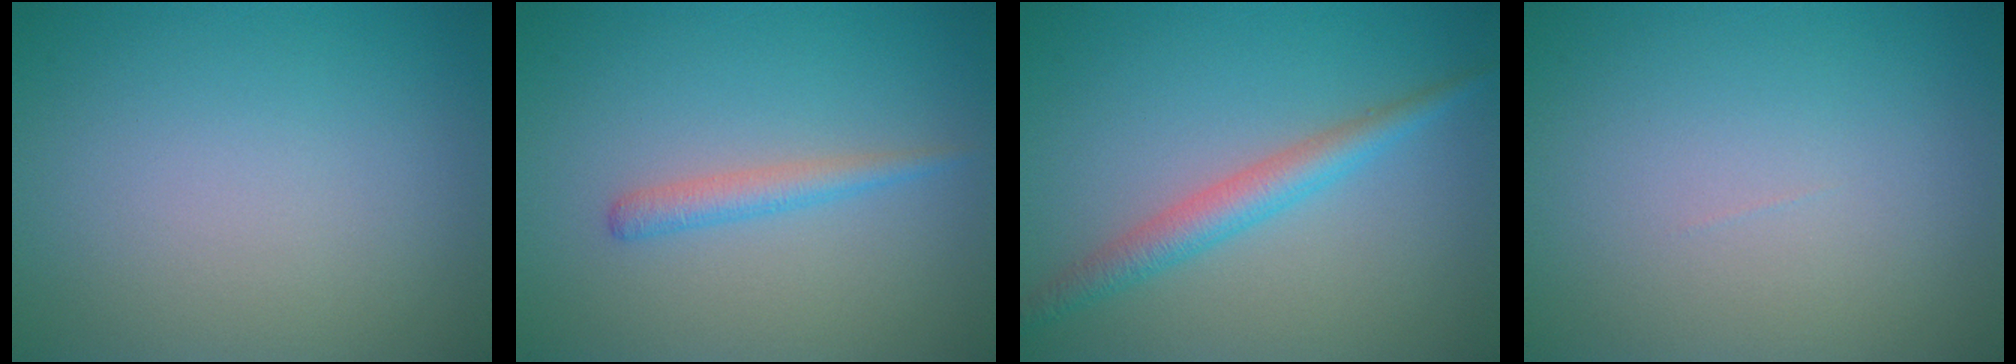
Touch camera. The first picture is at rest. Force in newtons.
{"total": 1.7, "press": 1.7, "slide": 0.1}
{"total": 3.0, "press": 3.0, "slide": 0.0}
{"total": 0.0}